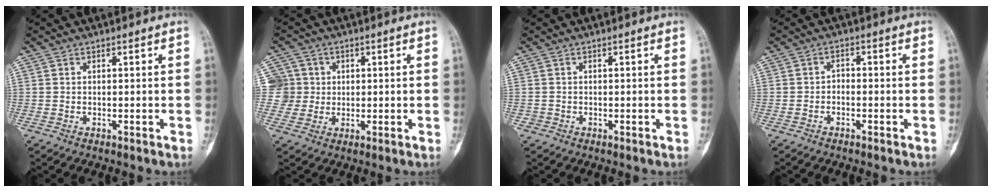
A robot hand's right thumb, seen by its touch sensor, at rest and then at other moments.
{"total": 6.0, "force": [1.1, 5.9, 0.2], "torque": [0.030, 0.007, 0.020]}
{"total": 0.6, "force": [-0.3, 0.5, 0.0], "torque": [0.001, 0.005, -0.007]}
{"total": 1.5, "force": [-0.7, 1.0, 0.9], "torque": [-0.007, 0.015, -0.017]}